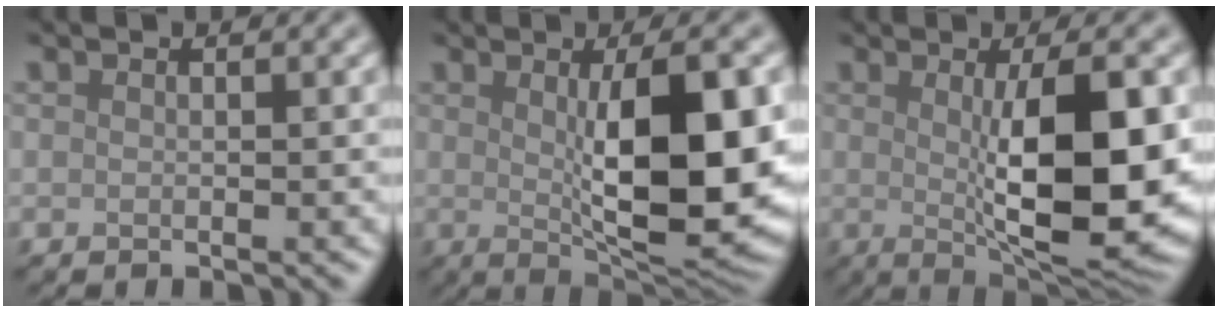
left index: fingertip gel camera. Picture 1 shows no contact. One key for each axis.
{"total": 10.4, "fx": -0.1, "fy": 2.8, "fz": 10.0, "tx": -0.151, "ty": -0.010, "tz": 0.010}
{"total": 10.2, "fx": -0.6, "fy": 2.6, "fz": 9.9, "tx": -0.149, "ty": -0.012, "tz": 0.002}